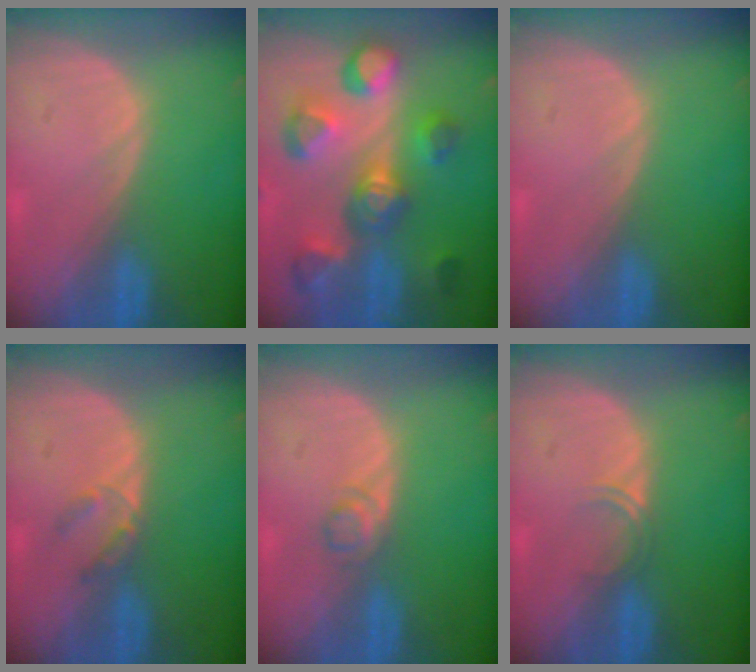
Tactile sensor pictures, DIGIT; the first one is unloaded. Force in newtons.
{"total": 10.9, "press": 9.9, "slide": 4.5}
{"total": 0.0}
{"total": 2.5, "press": 2.3, "slide": 1.0}
{"total": 1.9, "press": 1.8, "slide": 0.2}
{"total": 1.7, "press": 1.4, "slide": 1.0}